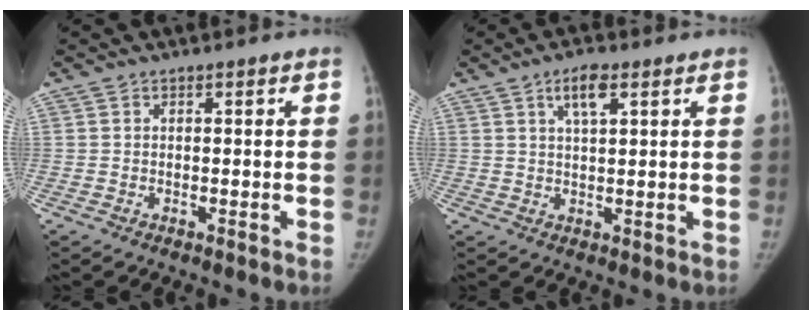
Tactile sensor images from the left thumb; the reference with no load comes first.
{"total": 4.9, "force": [2.4, 1.2, 4.1], "torque": [-0.074, -0.005, 0.043]}